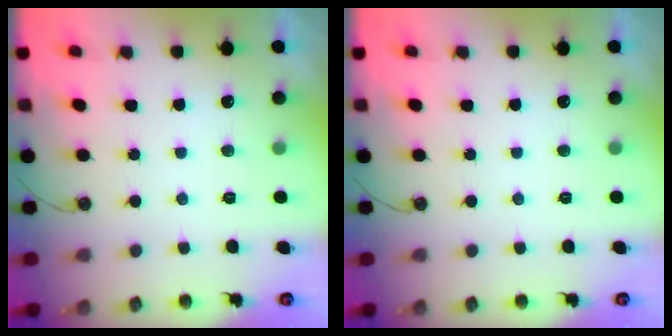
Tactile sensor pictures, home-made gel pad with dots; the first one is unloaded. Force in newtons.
{"total": 0.0}